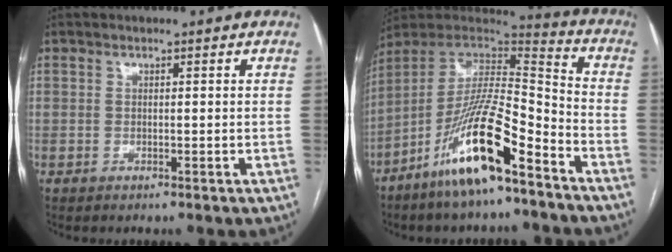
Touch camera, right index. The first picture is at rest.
{"total": 18.0, "force": [-10.8, 2.9, 14.1], "torque": [-0.288, -0.011, -0.197]}